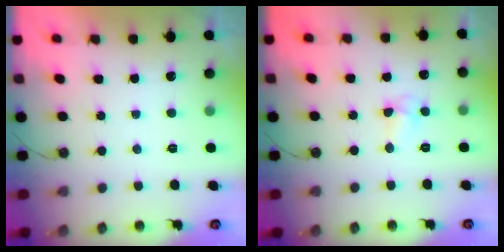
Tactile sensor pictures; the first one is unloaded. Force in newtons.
{"total": 5.7, "press": 5.7, "slide": 0.6}